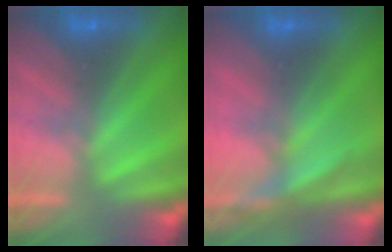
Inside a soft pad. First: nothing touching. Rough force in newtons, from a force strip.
{"total": 2.9}